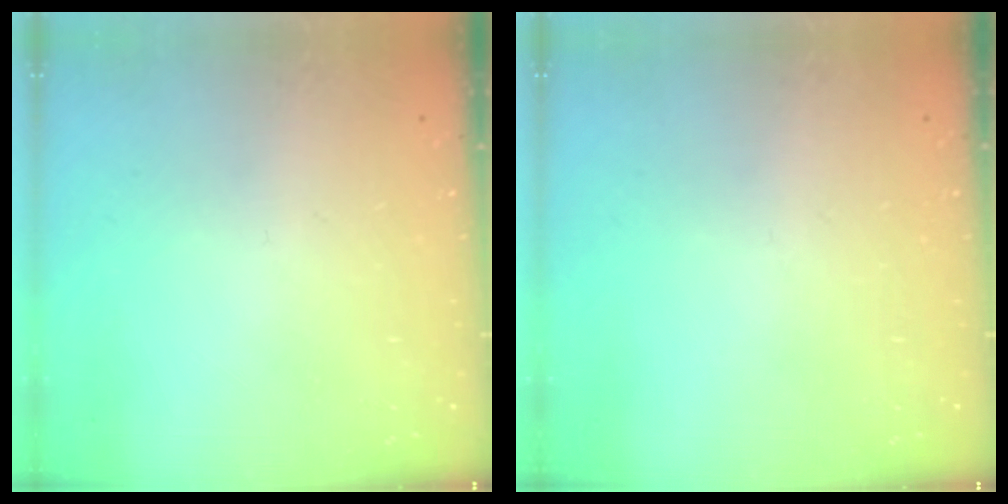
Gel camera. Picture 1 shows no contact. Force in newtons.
{"total": 0.0}